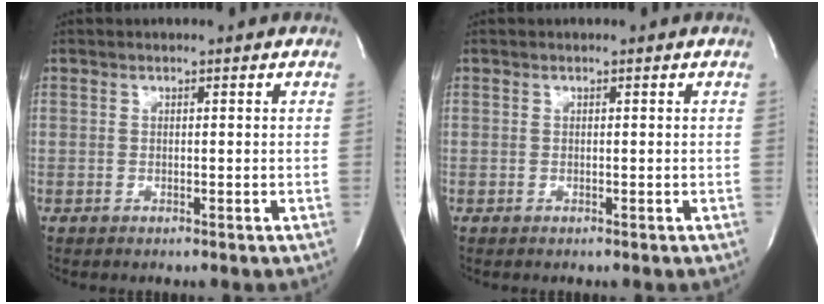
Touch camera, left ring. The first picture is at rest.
{"total": 0.0}